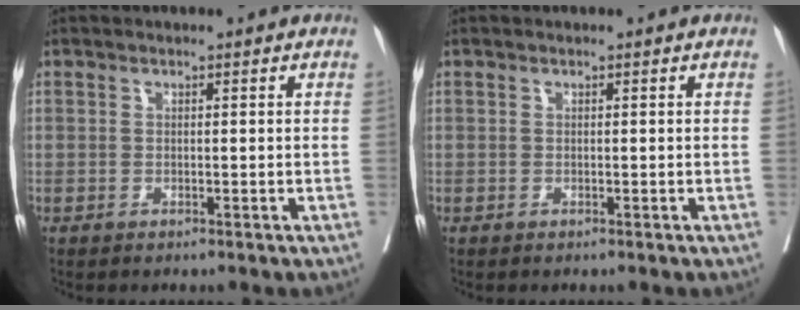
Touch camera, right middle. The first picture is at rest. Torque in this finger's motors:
{"motor_torque": [-0.02, -0.02, 0.00, 0.00]}